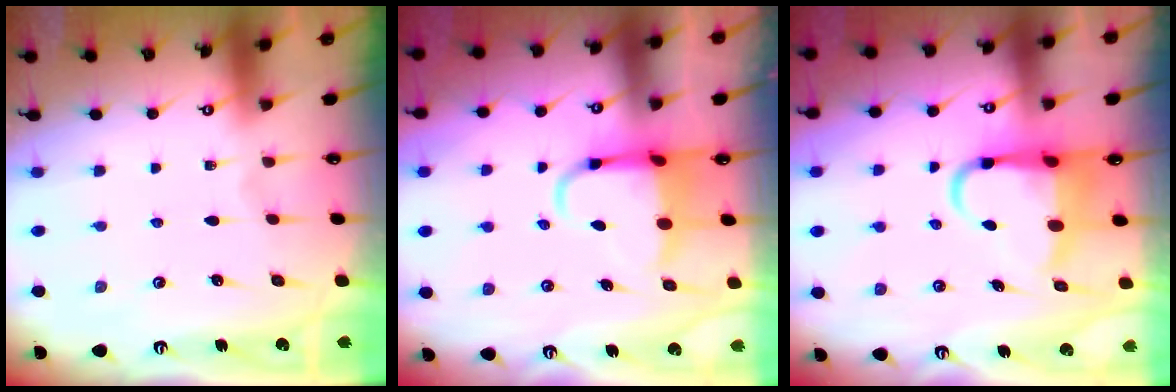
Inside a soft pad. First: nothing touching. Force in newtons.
{"total": 6.3, "press": 6.1, "slide": 1.4}
{"total": 8.4, "press": 7.8, "slide": 3.1}